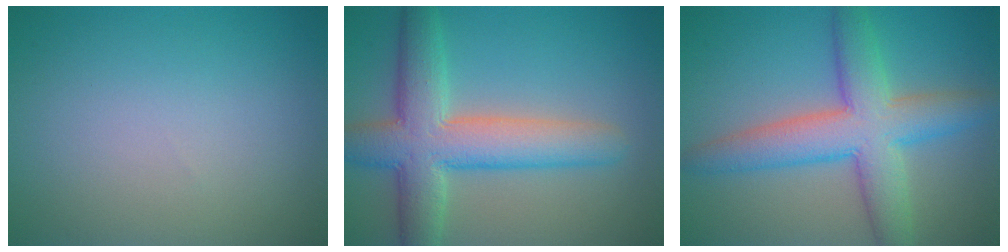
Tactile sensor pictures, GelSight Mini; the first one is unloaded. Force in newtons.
{"total": 7.8, "press": 7.8, "slide": 0.5}
{"total": 7.4, "press": 7.3, "slide": 0.4}